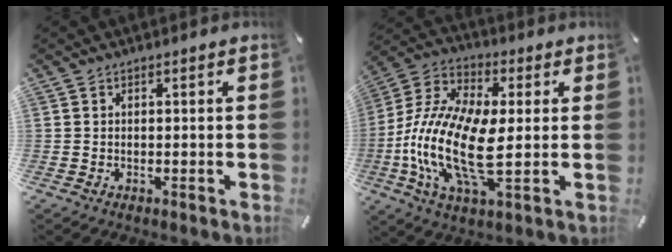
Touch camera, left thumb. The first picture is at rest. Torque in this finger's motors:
{"motor_torque": [1.67, 2.50, 2.41, 0.35, 0.72]}